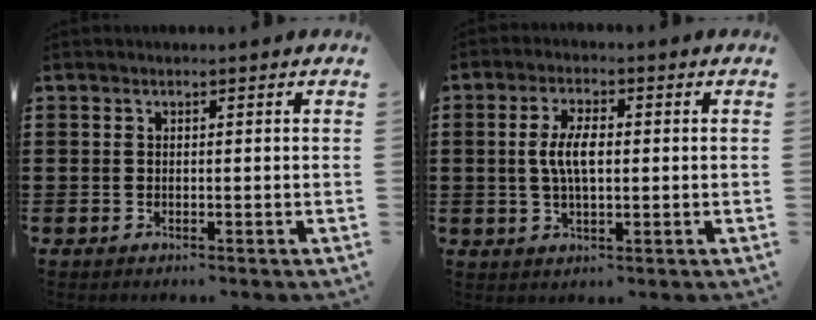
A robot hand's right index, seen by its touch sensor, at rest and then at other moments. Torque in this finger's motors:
{"motor_torque": [0.18, -0.05, 0.21, 0.08]}